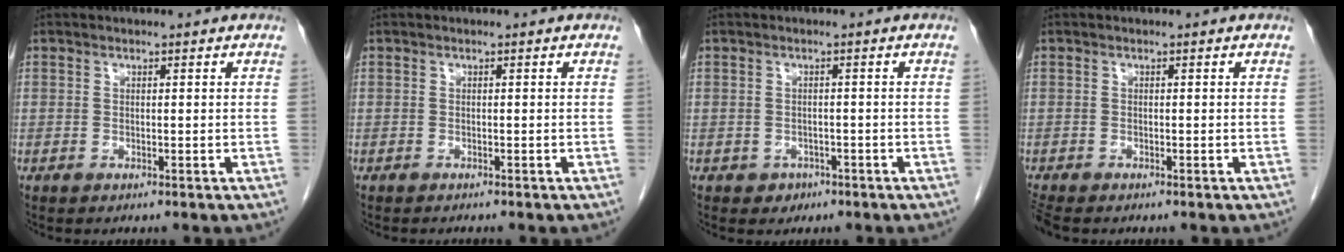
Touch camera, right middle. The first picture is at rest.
{"total": 0.9, "force": [-0.8, 0.0, 0.3], "torque": [-0.007, -0.002, -0.012]}
{"total": 1.8, "force": [-1.0, 1.5, 0.3], "torque": [-0.003, 0.006, -0.010]}
{"total": 2.1, "force": [-1.9, 0.4, 0.8], "torque": [-0.021, -0.008, -0.035]}